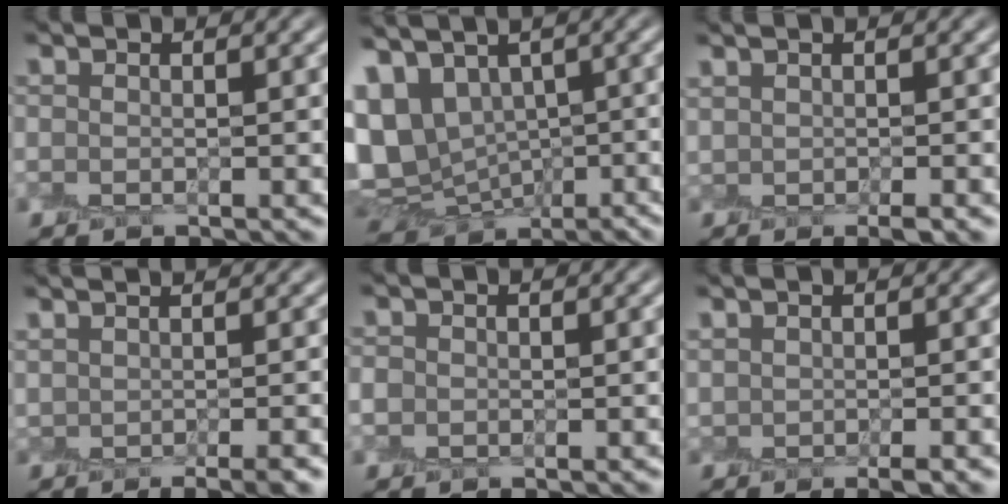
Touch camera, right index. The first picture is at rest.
{"total": 8.8, "force": [1.2, 6.3, 6.0], "torque": [-0.130, 0.003, 0.032]}
{"total": 2.0, "force": [-0.7, 0.4, 1.8], "torque": [-0.030, -0.006, -0.005]}
{"total": 5.0, "force": [0.2, 2.1, 4.6], "torque": [-0.025, 0.020, 0.009]}
{"total": 0.9, "force": [-0.2, 0.9, 0.0], "torque": [0.003, 0.000, -0.008]}
{"total": 2.4, "force": [-1.0, 0.6, 2.1], "torque": [-0.030, -0.006, -0.009]}